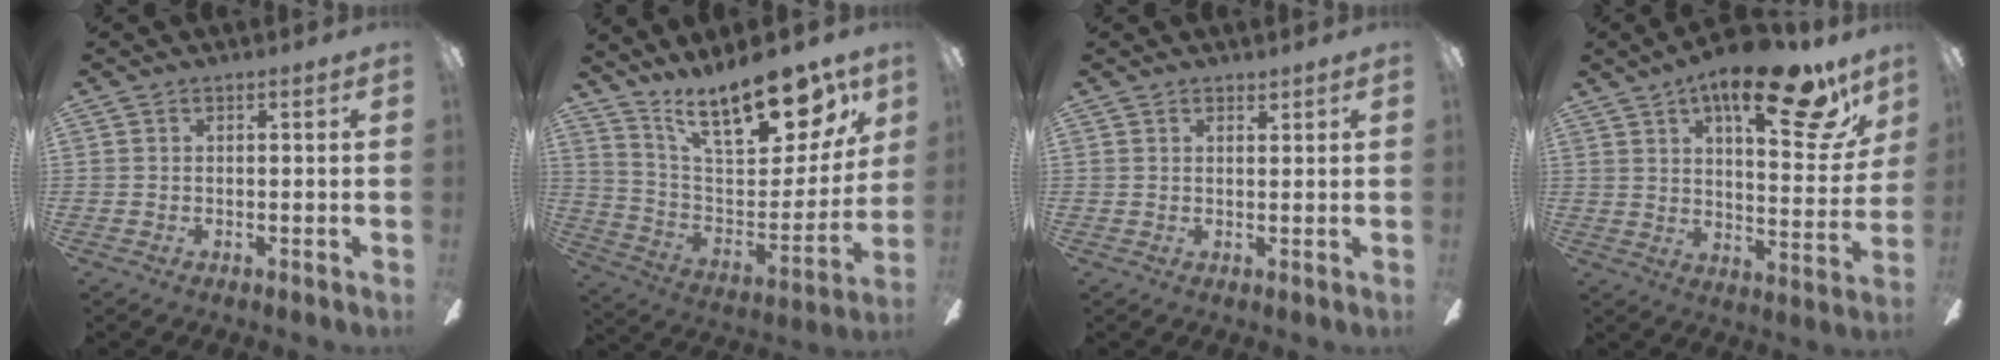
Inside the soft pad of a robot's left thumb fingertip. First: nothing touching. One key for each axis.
{"total": 22.1, "fx": 15.5, "fy": 8.4, "fz": 13.3, "tx": -0.205, "ty": -0.099, "tz": 0.265}
{"total": 1.6, "fx": 1.3, "fy": 0.8, "fz": 0.4, "tx": 0.008, "ty": -0.006, "tz": 0.022}
{"total": 22.2, "fx": 13.1, "fy": 7.9, "fz": 16.1, "tx": -0.228, "ty": -0.067, "tz": 0.202}